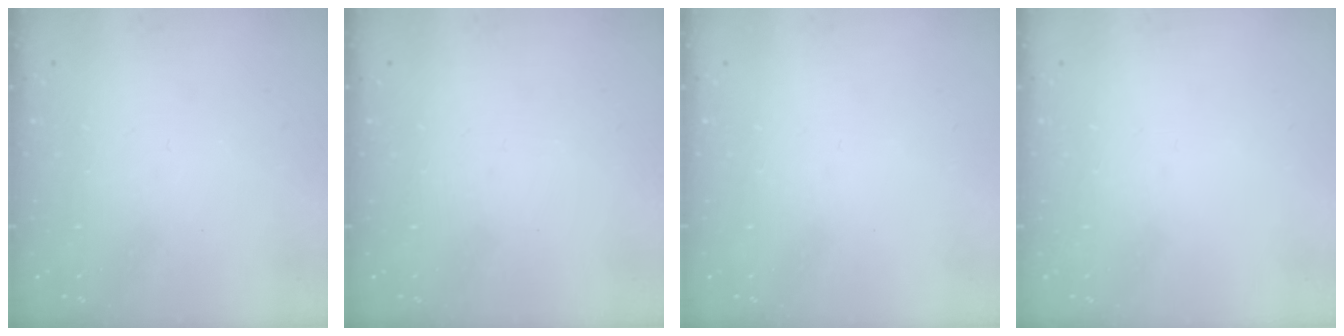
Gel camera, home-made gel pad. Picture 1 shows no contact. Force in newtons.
{"total": 0.0}
{"total": 0.0}
{"total": 0.0}